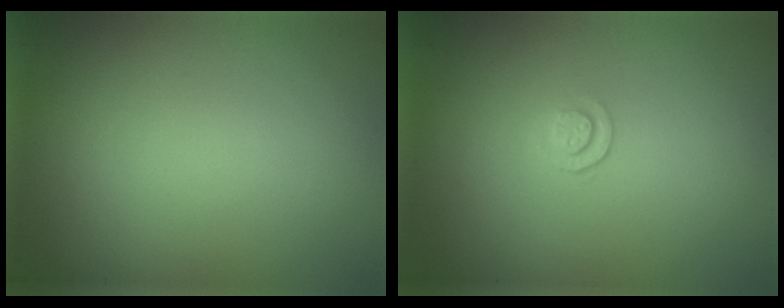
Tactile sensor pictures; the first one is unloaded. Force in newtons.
{"total": 0.9, "press": 0.6, "slide": 0.7}